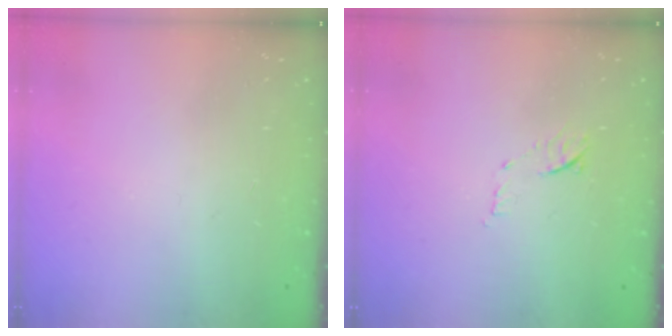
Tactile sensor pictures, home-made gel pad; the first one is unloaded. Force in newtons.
{"total": 8.0, "press": 7.9, "slide": 1.0}